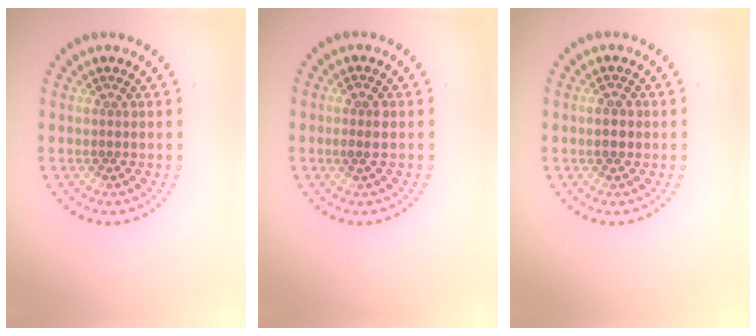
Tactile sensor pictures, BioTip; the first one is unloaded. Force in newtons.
{"total": 1.4, "press": 1.3, "slide": 0.5}
{"total": 2.0, "press": 2.0, "slide": 0.0}